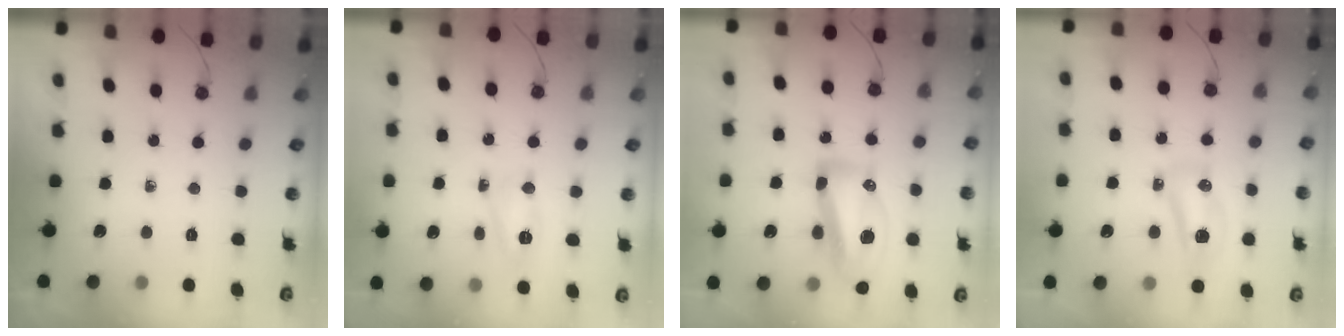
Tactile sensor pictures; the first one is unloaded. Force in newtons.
{"total": 7.0, "press": 7.0, "slide": 0.4}
{"total": 14.8, "press": 14.5, "slide": 2.7}
{"total": 7.5, "press": 7.5, "slide": 0.9}